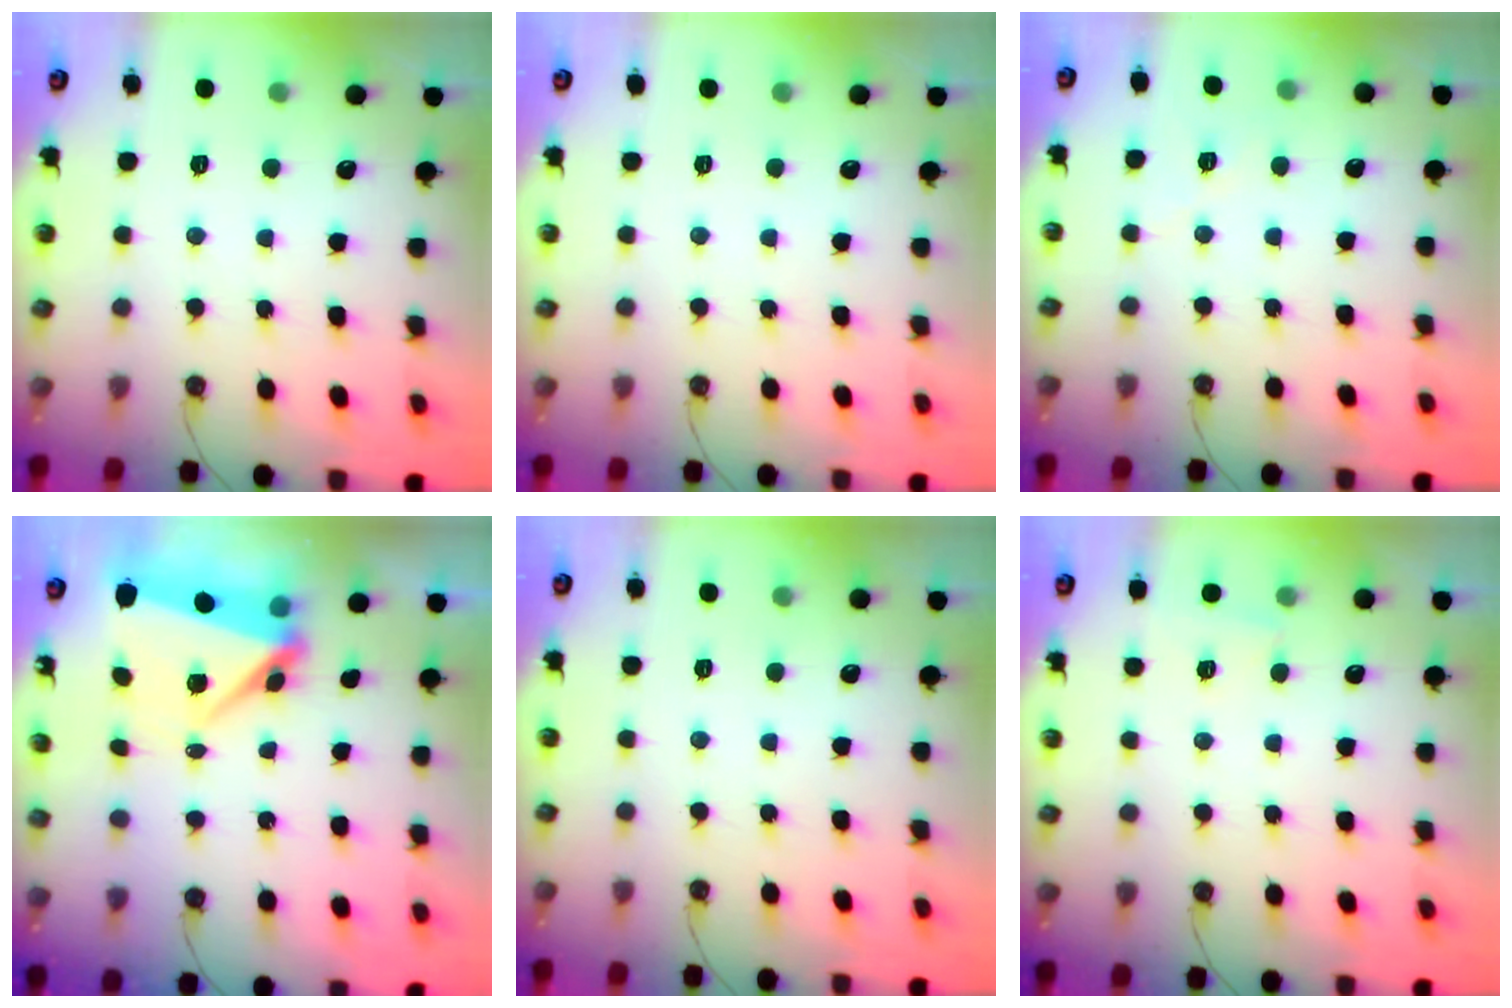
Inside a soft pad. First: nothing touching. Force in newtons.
{"total": 0.0}
{"total": 6.5, "press": 6.0, "slide": 2.4}
{"total": 7.2, "press": 7.0, "slide": 1.8}
{"total": 0.0}
{"total": 3.0, "press": 2.8, "slide": 0.9}